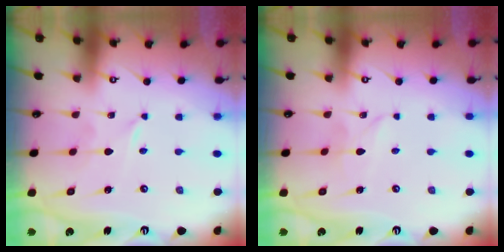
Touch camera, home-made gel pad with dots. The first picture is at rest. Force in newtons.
{"total": 2.7, "press": 2.7, "slide": 0.3}